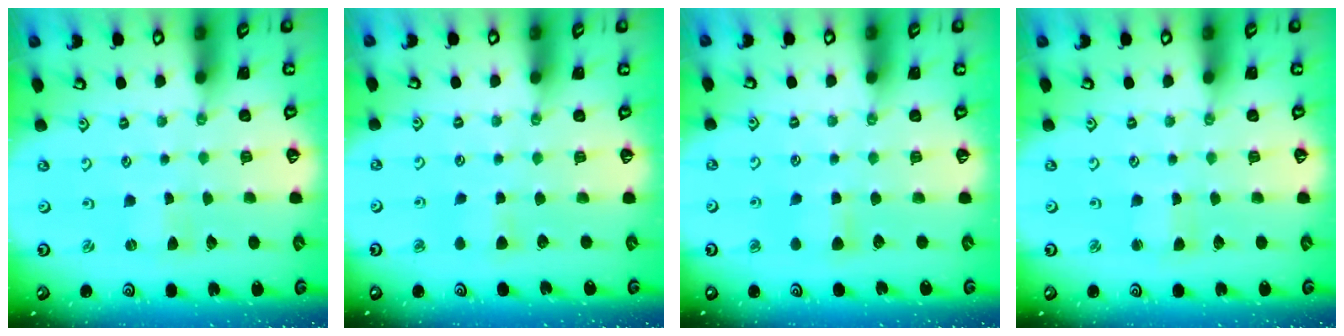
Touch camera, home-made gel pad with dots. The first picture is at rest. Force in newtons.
{"total": 4.5, "press": 4.4, "slide": 0.8}
{"total": 4.8, "press": 4.7, "slide": 0.7}
{"total": 2.3, "press": 2.3, "slide": 0.3}